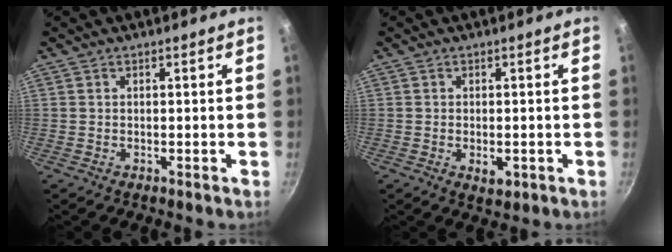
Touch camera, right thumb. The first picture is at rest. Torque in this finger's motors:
{"motor_torque": [-0.21, 0.30, -0.11, -0.01, -0.04]}